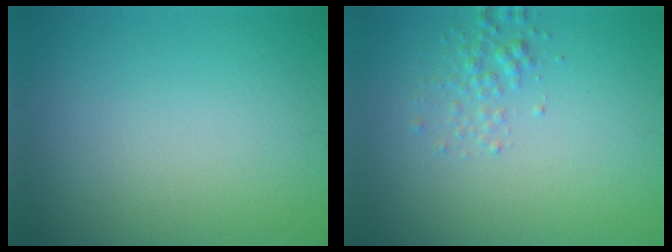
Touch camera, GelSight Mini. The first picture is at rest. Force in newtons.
{"total": 1.6, "press": 1.6, "slide": 0.1}